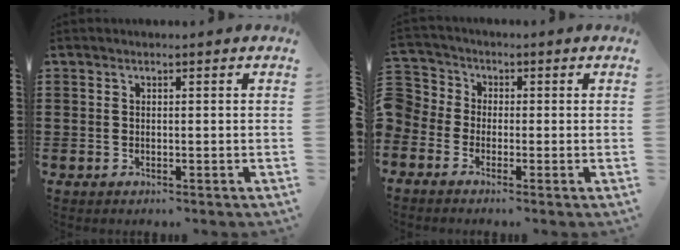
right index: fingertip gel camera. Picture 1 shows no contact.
{"total": 2.6, "force": [-1.6, 2.1, -0.2], "torque": [-0.021, 0.003, -0.042]}